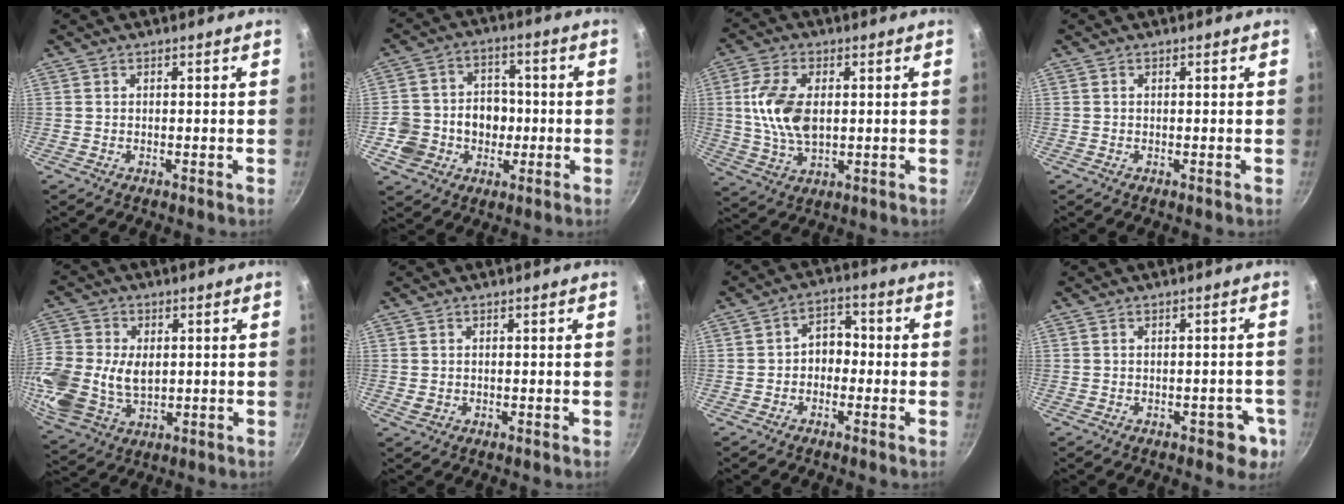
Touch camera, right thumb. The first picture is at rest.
{"total": 11.1, "force": [-1.9, 9.8, 4.7], "torque": [-0.052, 0.030, -0.034]}
{"total": 11.1, "force": [1.2, 6.4, 9.0], "torque": [-0.171, -0.002, 0.023]}
{"total": 0.0}
{"total": 18.0, "force": [0.3, 13.4, 12.0], "torque": [-0.287, 0.004, 0.010]}
{"total": 1.0, "force": [0.1, 0.8, 0.5], "torque": [-0.009, 0.002, 0.006]}
{"total": 5.1, "force": [-0.9, 3.8, 3.2], "torque": [-0.011, 0.022, -0.026]}
{"total": 4.5, "force": [-1.8, 2.8, 3.0], "torque": [-0.008, 0.019, -0.013]}